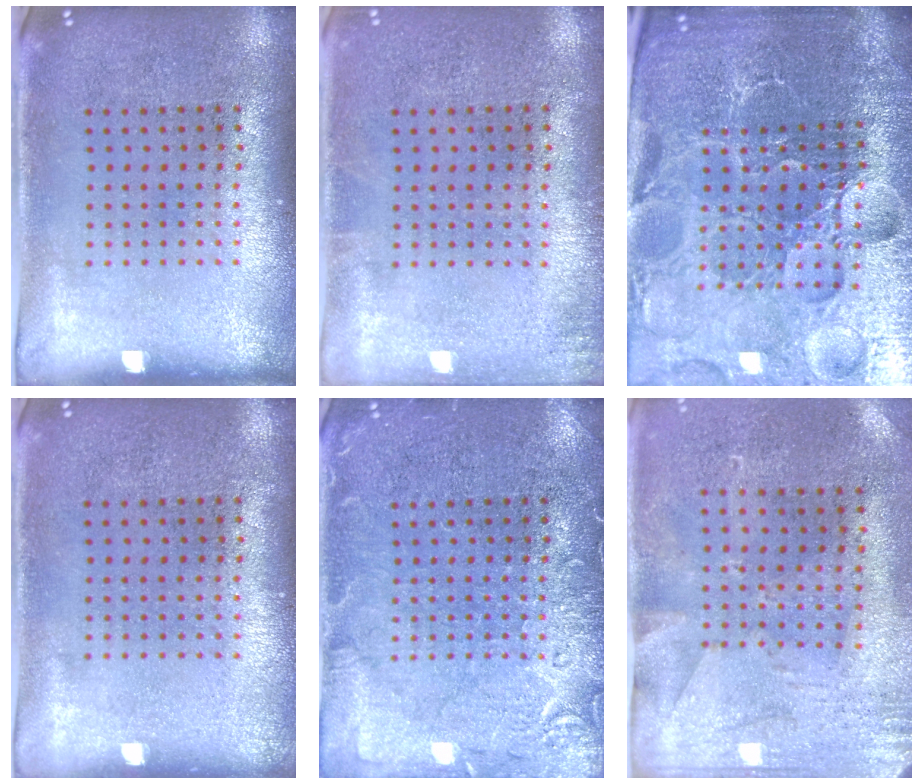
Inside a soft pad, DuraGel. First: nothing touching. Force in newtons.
{"total": 0.8, "press": 0.8, "slide": 0.1}
{"total": 5.7, "press": 5.3, "slide": 2.2}
{"total": 0.0}
{"total": 3.8, "press": 3.8, "slide": 0.6}
{"total": 2.8, "press": 2.3, "slide": 1.6}